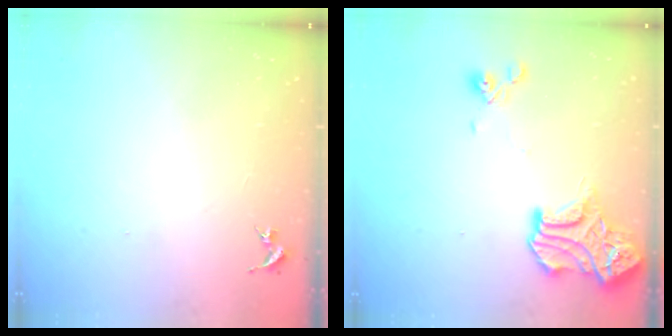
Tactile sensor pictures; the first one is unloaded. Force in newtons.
{"total": 15.6, "press": 15.5, "slide": 0.7}